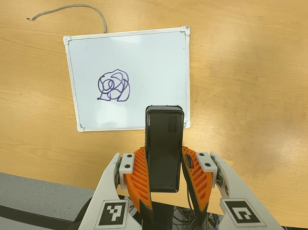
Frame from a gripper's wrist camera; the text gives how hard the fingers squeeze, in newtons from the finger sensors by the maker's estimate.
{"total": 4.2, "left": 2.6, "right": 5.7}